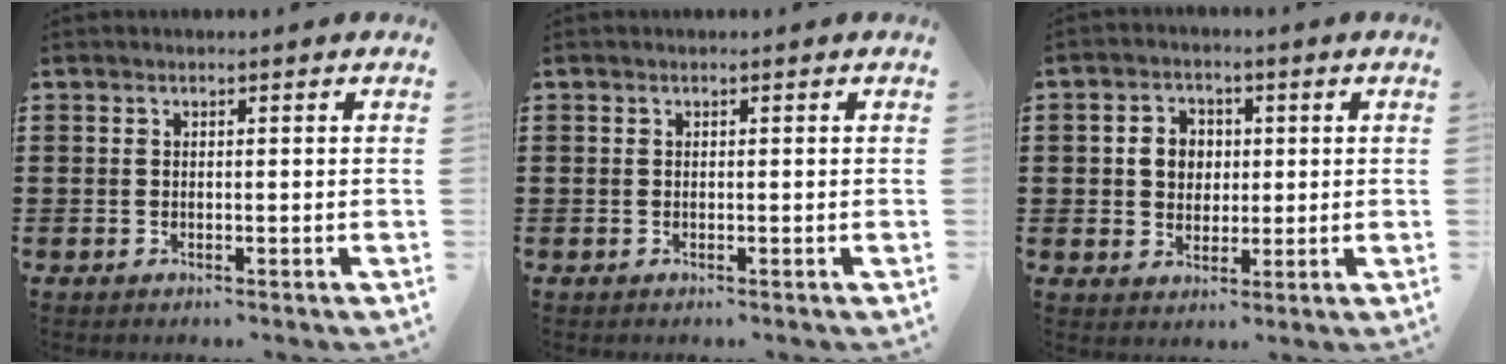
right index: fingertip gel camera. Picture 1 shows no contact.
{"total": 0.0}
{"total": 4.5, "force": [0.4, 4.0, 2.0], "torque": [-0.054, 0.014, 0.003]}